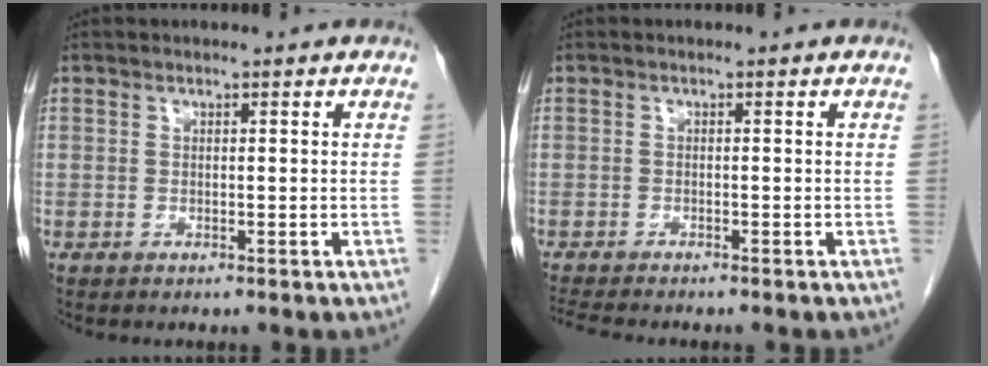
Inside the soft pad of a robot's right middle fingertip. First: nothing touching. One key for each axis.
{"total": 4.6, "fx": -4.2, "fy": 0.5, "fz": 1.9, "tx": -0.033, "ty": -0.013, "tz": -0.069}